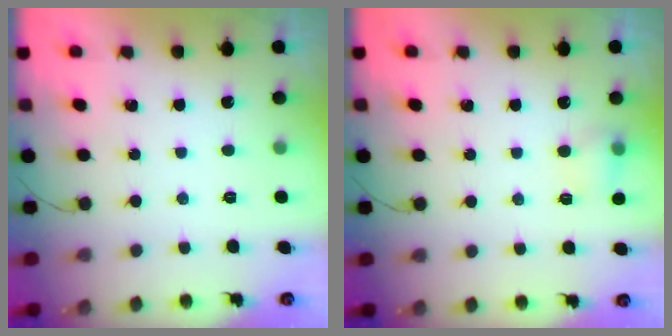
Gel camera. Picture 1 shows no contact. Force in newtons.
{"total": 5.2, "press": 4.9, "slide": 1.6}